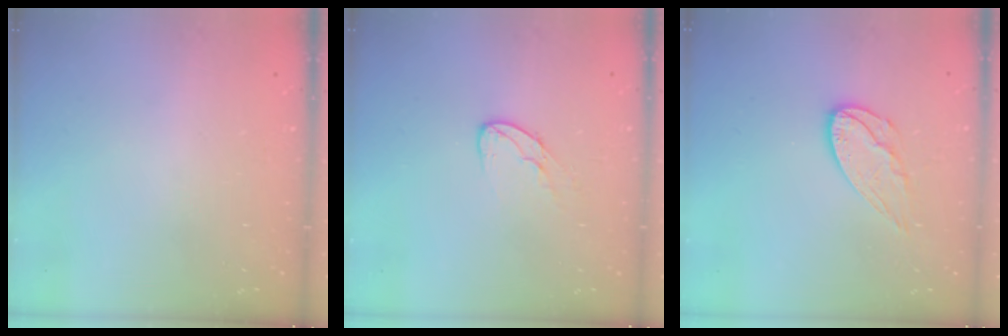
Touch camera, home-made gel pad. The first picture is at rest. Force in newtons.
{"total": 6.6, "press": 6.6, "slide": 0.7}
{"total": 9.4, "press": 9.4, "slide": 0.2}